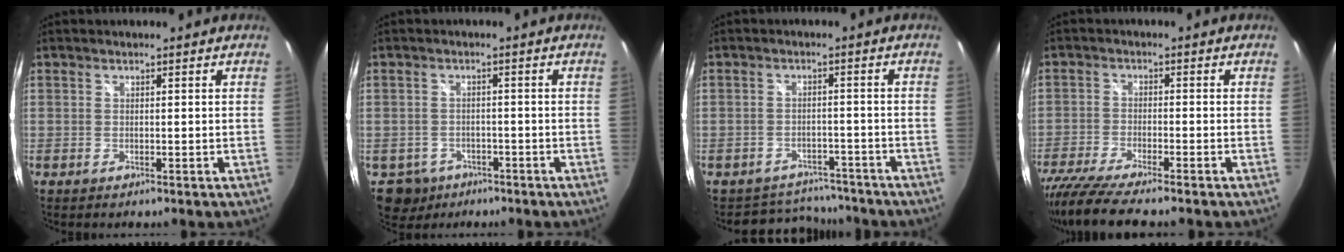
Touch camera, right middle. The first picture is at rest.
{"total": 5.7, "force": [-3.2, 4.6, 1.1], "torque": [-0.036, 0.003, -0.043]}
{"total": 8.9, "force": [-7.9, 4.0, 1.0], "torque": [-0.030, 0.016, -0.101]}
{"total": 10.1, "force": [-8.7, 0.5, 5.1], "torque": [-0.122, -0.039, -0.156]}